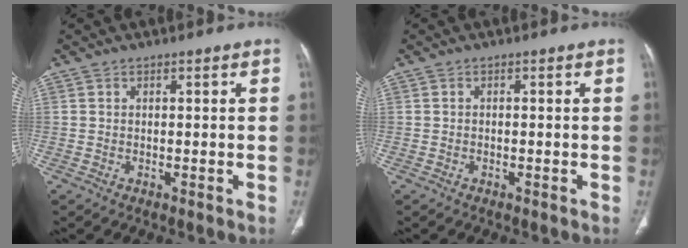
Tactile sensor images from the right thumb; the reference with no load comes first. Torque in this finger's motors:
{"motor_torque": [-0.47, 0.22, -0.25, 0.18, 0.03]}